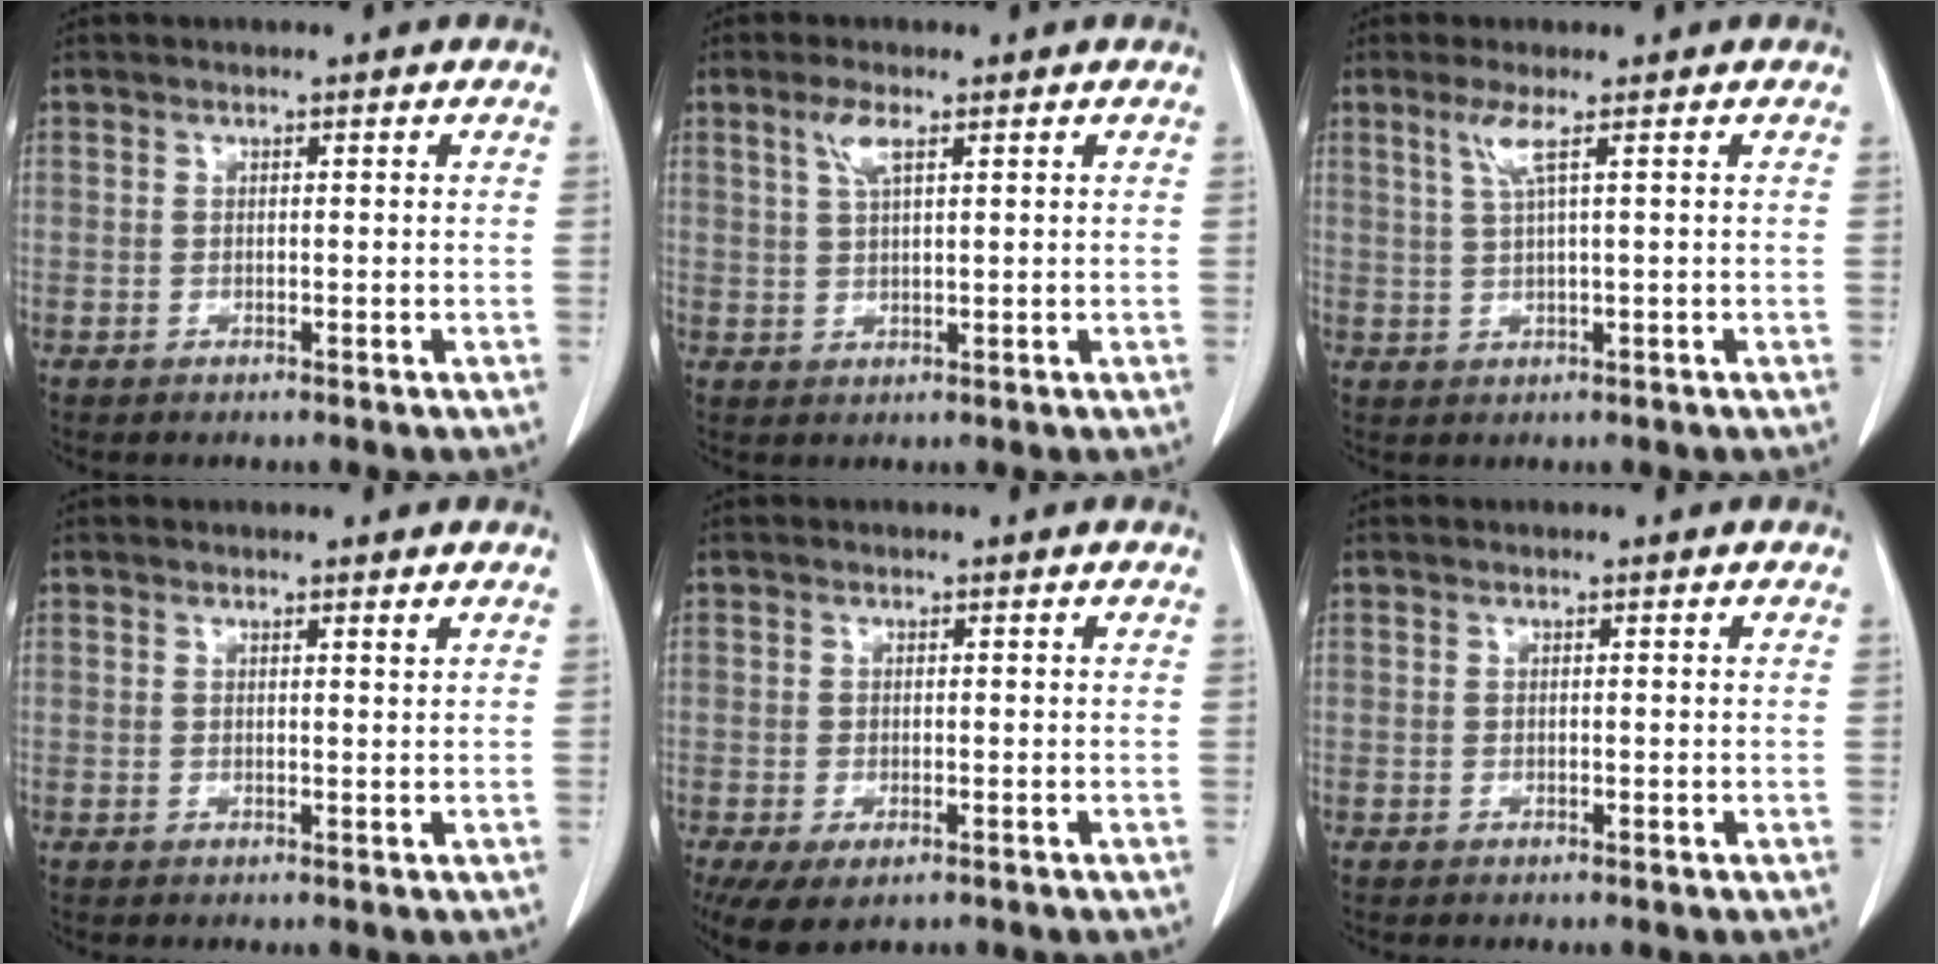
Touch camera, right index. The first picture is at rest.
{"total": 3.9, "force": [2.0, 1.2, 3.2], "torque": [-0.072, 0.008, 0.043]}
{"total": 3.5, "force": [1.4, 0.0, 3.2], "torque": [-0.071, 0.005, 0.034]}
{"total": 0.8, "force": [0.6, 0.2, 0.5], "torque": [-0.015, 0.001, 0.011]}
{"total": 8.2, "force": [-4.5, 4.3, 5.4], "torque": [-0.122, -0.014, -0.069]}
{"total": 0.0}